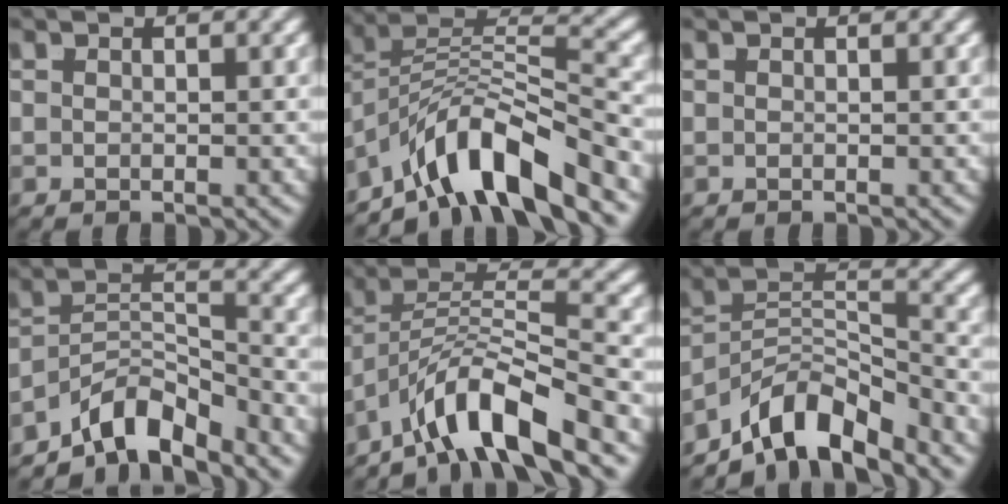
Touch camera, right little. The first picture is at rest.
{"total": 10.8, "force": [-4.2, 6.4, 7.7], "torque": [-0.125, -0.026, -0.060]}
{"total": 0.0}
{"total": 7.9, "force": [-5.4, 4.0, 4.1], "torque": [-0.056, -0.026, -0.082]}
{"total": 7.3, "force": [-2.8, 3.6, 5.7], "torque": [-0.099, -0.024, -0.037]}
{"total": 9.4, "force": [-5.6, 5.4, 5.3], "torque": [-0.079, -0.029, -0.085]}